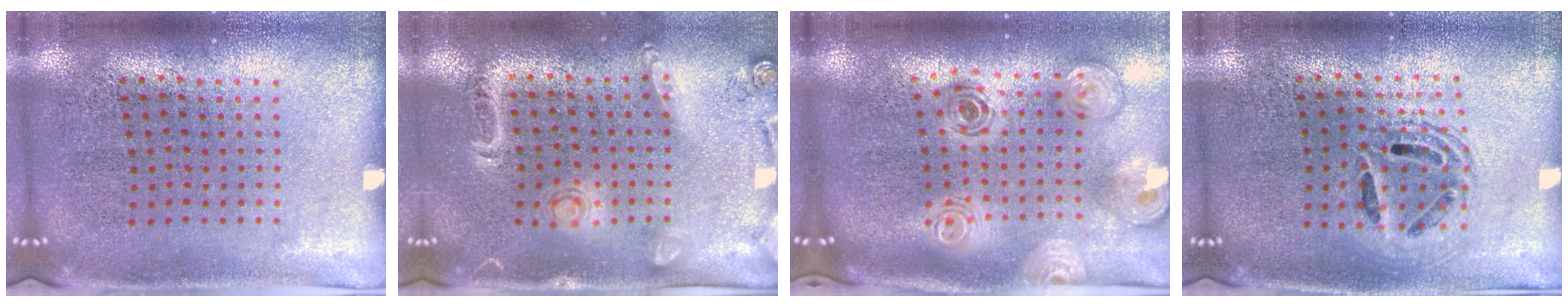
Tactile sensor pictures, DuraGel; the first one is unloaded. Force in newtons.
{"total": 1.5, "press": 1.3, "slide": 0.8}
{"total": 2.0, "press": 1.7, "slide": 1.0}
{"total": 1.4, "press": 1.2, "slide": 0.6}